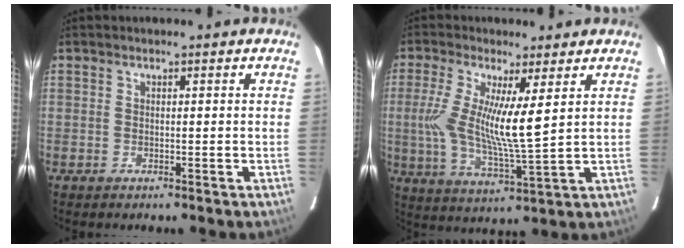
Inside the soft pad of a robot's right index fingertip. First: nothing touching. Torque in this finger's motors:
{"motor_torque": [0.39, 0.04, 0.33, 0.20]}